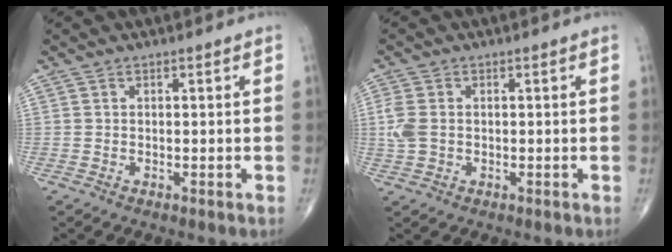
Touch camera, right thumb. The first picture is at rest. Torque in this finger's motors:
{"motor_torque": [0.10, -0.06, 0.31, -0.02, 0.03]}